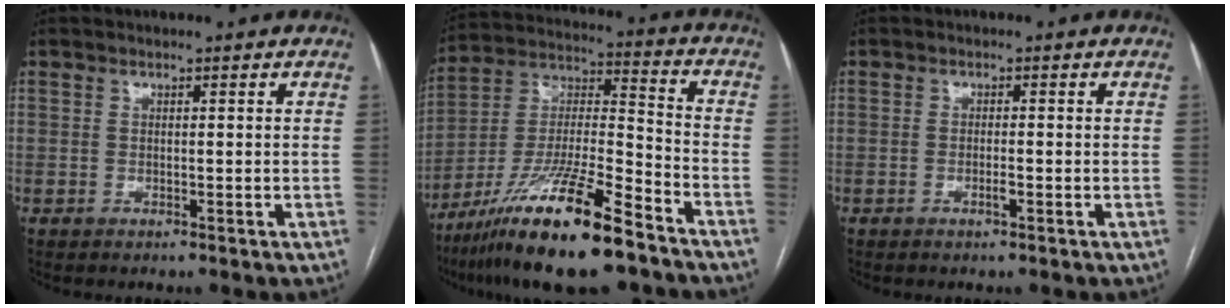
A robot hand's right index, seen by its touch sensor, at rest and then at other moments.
{"total": 19.7, "force": [-13.4, 2.1, 14.4], "torque": [-0.282, -0.027, -0.239]}
{"total": 1.3, "force": [-0.6, 0.1, 1.2], "torque": [-0.024, 0.000, -0.010]}